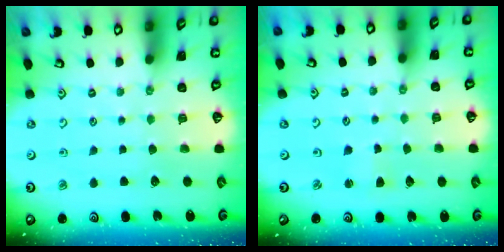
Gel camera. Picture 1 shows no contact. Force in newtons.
{"total": 2.1, "press": 2.1, "slide": 0.3}